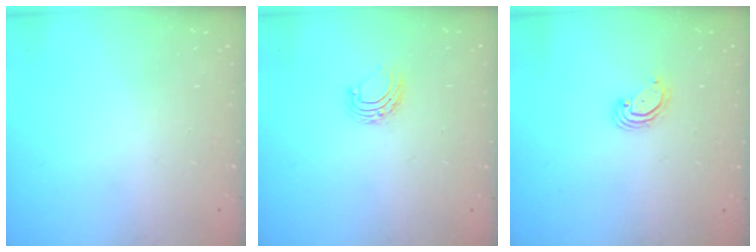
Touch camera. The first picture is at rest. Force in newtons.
{"total": 4.9, "press": 4.9, "slide": 0.4}
{"total": 3.0, "press": 3.0, "slide": 0.3}